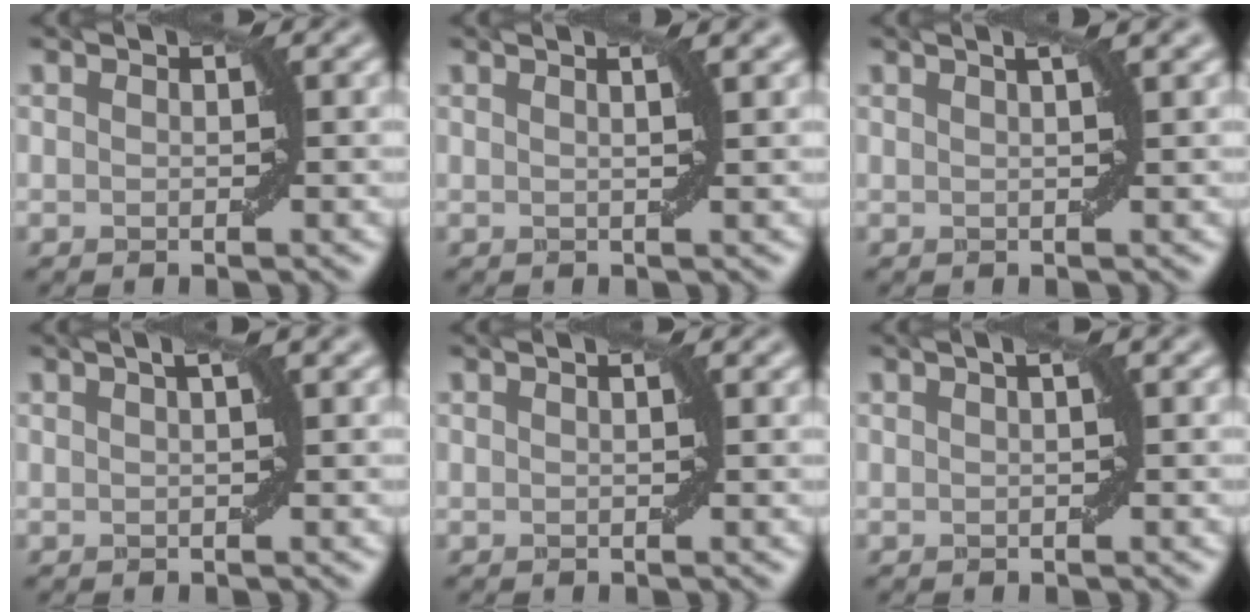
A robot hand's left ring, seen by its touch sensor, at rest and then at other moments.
{"total": 3.6, "force": [1.8, 1.4, 2.8], "torque": [-0.014, 0.020, -0.007]}
{"total": 3.9, "force": [2.0, 1.5, 3.0], "torque": [-0.014, 0.021, -0.001]}
{"total": 2.4, "force": [0.9, 0.5, 2.2], "torque": [-0.024, 0.010, 0.007]}
{"total": 0.5, "force": [0.1, -0.1, 0.5], "torque": [-0.009, 0.006, 0.001]}
{"total": 1.7, "force": [0.4, 0.3, 1.6], "torque": [-0.022, 0.009, 0.003]}